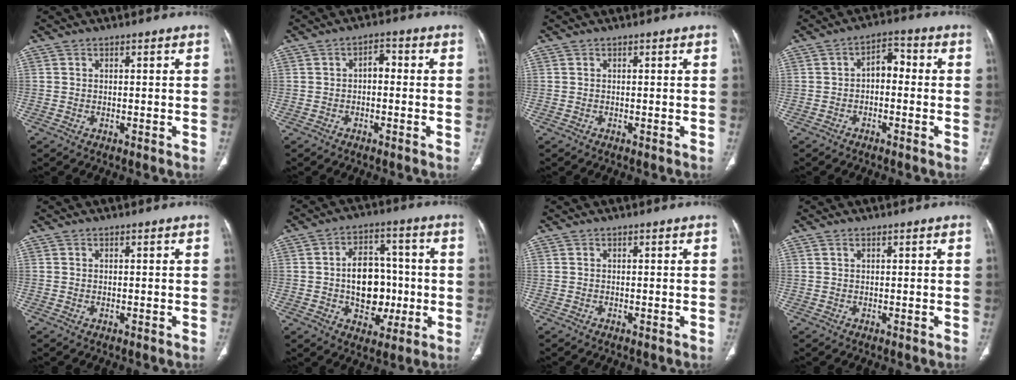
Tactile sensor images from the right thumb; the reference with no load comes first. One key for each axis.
{"total": 2.9, "fx": -0.3, "fy": 1.8, "fz": 2.2, "tx": -0.025, "ty": 0.014, "tz": -0.013}
{"total": 0.0}
{"total": 4.9, "fx": -0.6, "fy": 3.1, "fz": 3.7, "tx": -0.042, "ty": 0.027, "tz": -0.022}
{"total": 0.0}
{"total": 13.2, "fx": -1.1, "fy": 9.4, "fz": 9.1, "tx": -0.092, "ty": 0.028, "tz": -0.010}
{"total": 0.0}
{"total": 0.7, "fx": 0.5, "fy": 0.4, "fz": 0.4, "tx": -0.008, "ty": 0.000, "tz": 0.010}